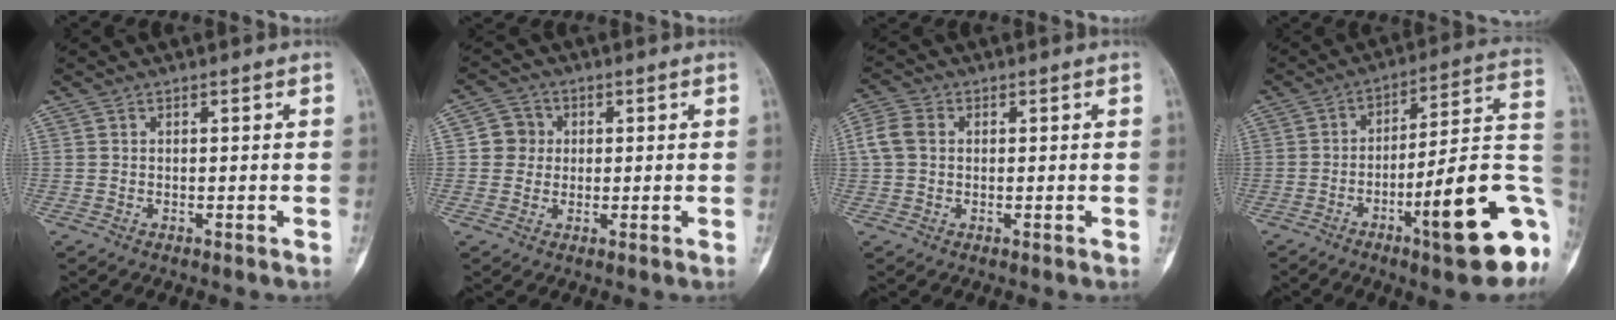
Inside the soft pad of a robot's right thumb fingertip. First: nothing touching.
{"total": 4.6, "force": [0.5, 4.4, 1.1], "torque": [0.010, 0.006, 0.002]}
{"total": 4.6, "force": [0.5, 3.6, 2.8], "torque": [-0.068, 0.014, 0.006]}
{"total": 21.5, "force": [-7.7, 4.2, 19.7], "torque": [-0.218, 0.038, -0.106]}